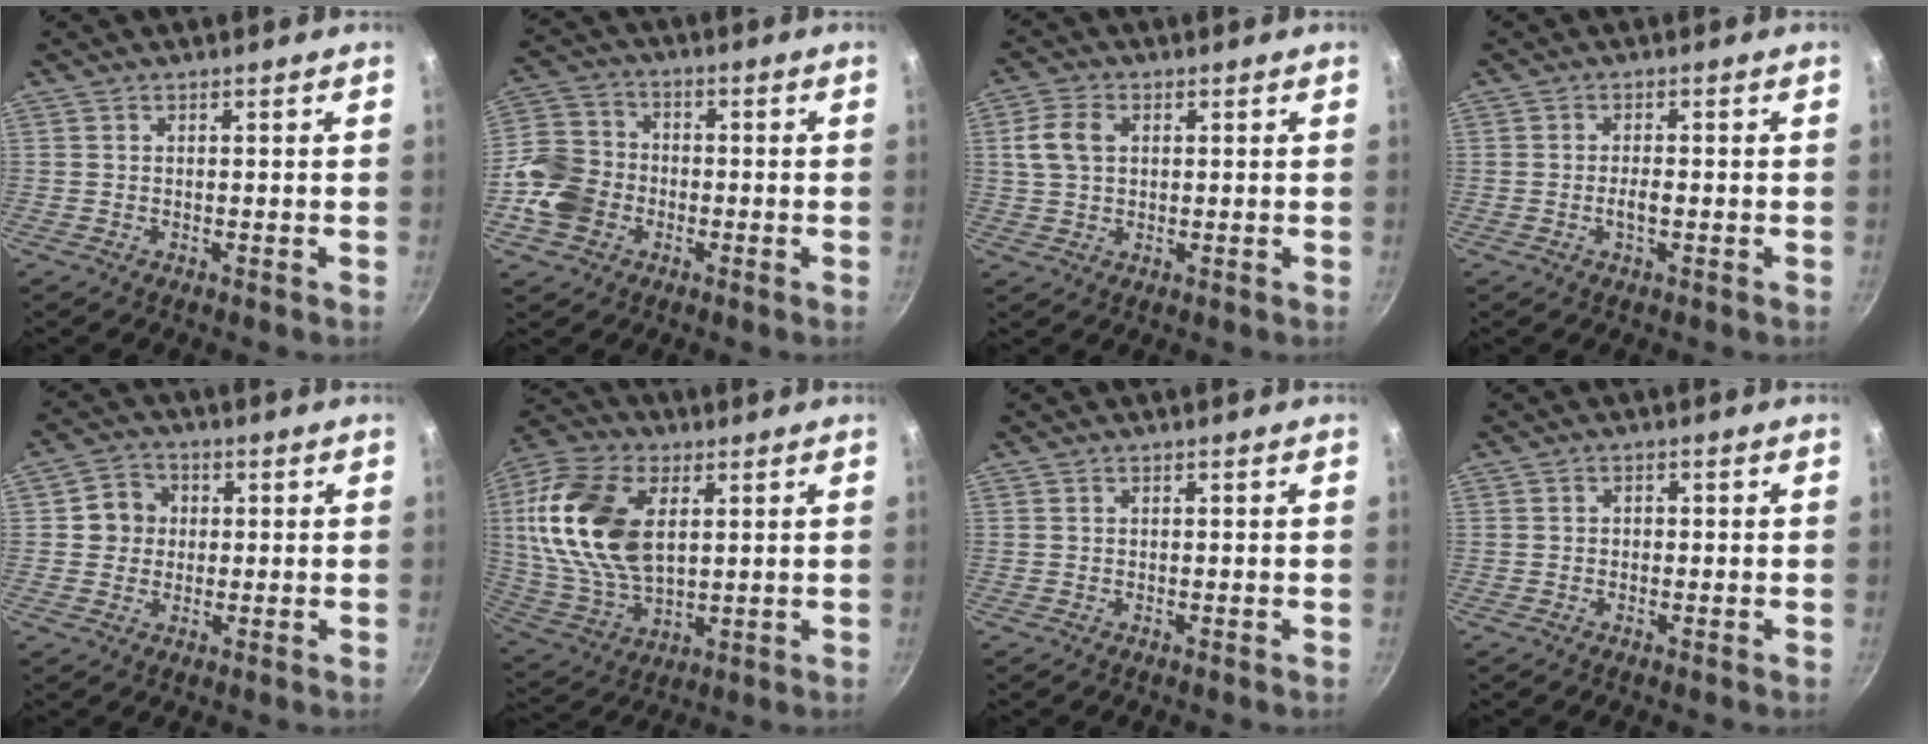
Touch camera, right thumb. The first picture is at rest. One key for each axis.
{"total": 11.0, "fx": -3.1, "fy": 9.0, "fz": 5.5, "tx": -0.085, "ty": 0.028, "tz": -0.077}
{"total": 6.0, "fx": 1.4, "fy": 4.2, "fz": 4.1, "tx": -0.070, "ty": 0.007, "tz": 0.024}
{"total": 2.3, "fx": -0.6, "fy": 0.9, "fz": 2.1, "tx": -0.037, "ty": 0.007, "tz": -0.012}
{"total": 5.7, "fx": 0.7, "fy": 5.3, "fz": 2.0, "tx": 0.002, "ty": 0.007, "tz": 0.001}
{"total": 20.9, "fx": 4.6, "fy": 12.7, "fz": 15.9, "tx": -0.296, "ty": -0.006, "tz": 0.091}
{"total": 0.0}
{"total": 1.2, "fx": -0.2, "fy": 1.0, "fz": 0.5, "tx": -0.007, "ty": 0.004, "tz": -0.006}